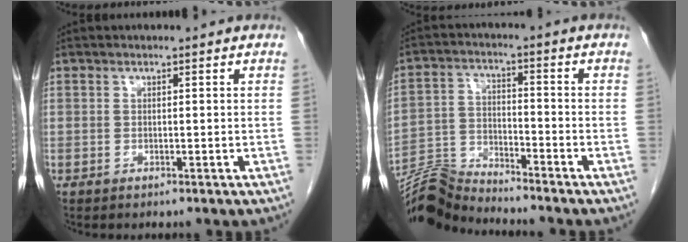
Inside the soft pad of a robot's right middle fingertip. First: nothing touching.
{"total": 7.1, "force": [-7.1, -0.8, -0.4], "torque": [-0.007, 0.003, -0.135]}